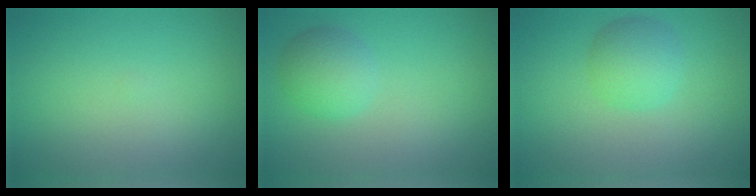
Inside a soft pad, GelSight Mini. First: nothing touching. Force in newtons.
{"total": 2.7, "press": 2.7, "slide": 0.2}
{"total": 2.9, "press": 2.9, "slide": 0.0}